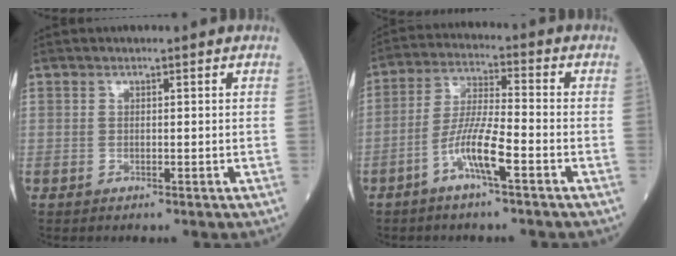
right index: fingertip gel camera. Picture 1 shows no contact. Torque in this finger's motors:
{"motor_torque": [0.12, -0.27, 0.13, 0.04]}